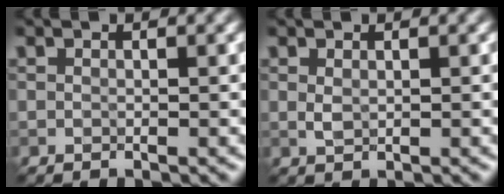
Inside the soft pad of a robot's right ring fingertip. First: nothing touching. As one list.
[{"total": 0.9, "force": [0.3, 0.5, 0.7], "torque": [-0.019, -0.002, 0.010]}]